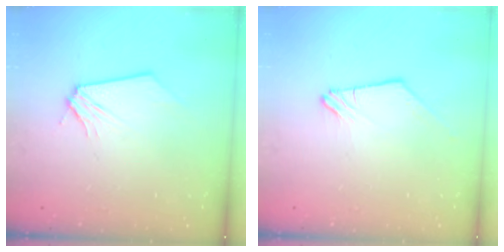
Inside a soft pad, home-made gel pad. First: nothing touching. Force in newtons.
{"total": 0.0}